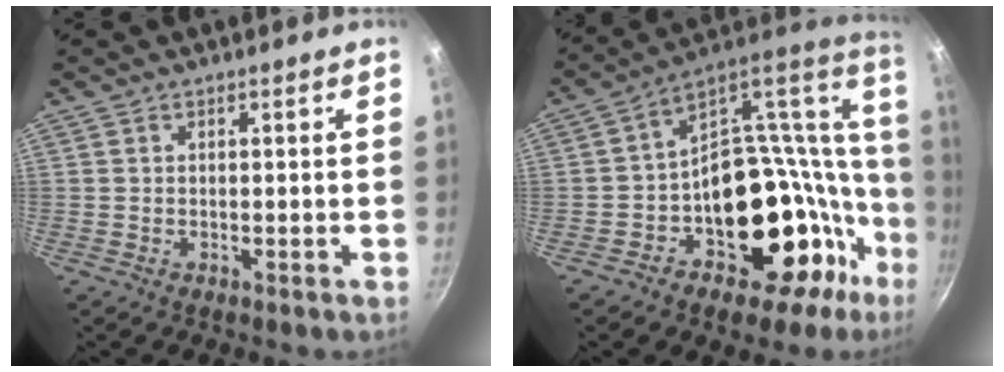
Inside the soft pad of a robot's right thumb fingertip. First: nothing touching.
{"total": 29.7, "force": [-5.1, 23.8, 17.1], "torque": [-0.164, 0.062, -0.053]}